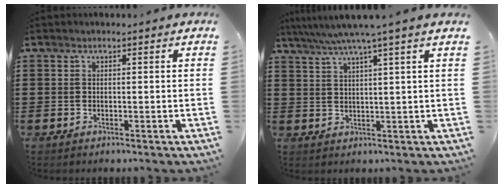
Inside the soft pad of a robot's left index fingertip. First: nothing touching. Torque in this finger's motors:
{"motor_torque": [1.10, -1.04, 0.70, 0.21]}